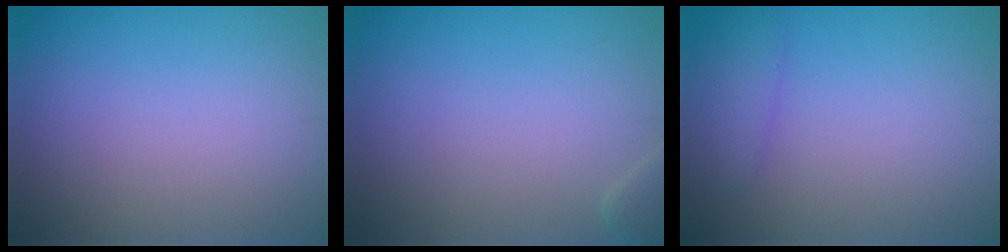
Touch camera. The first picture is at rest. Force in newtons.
{"total": 1.2, "press": 1.2, "slide": 0.2}
{"total": 1.7, "press": 1.6, "slide": 0.2}